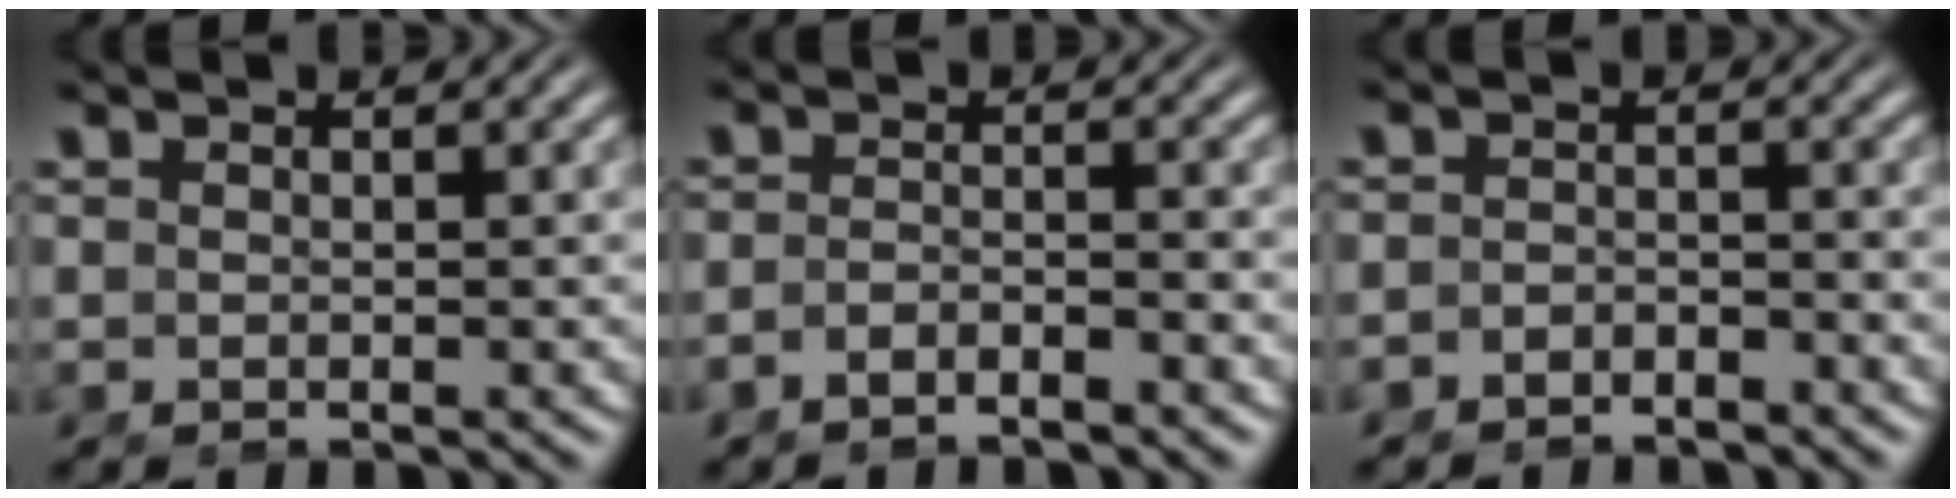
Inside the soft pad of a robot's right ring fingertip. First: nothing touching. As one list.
[{"total": 2.7, "force": [-2.5, 0.4, 0.9], "torque": [-0.016, -0.006, -0.042]}, {"total": 2.9, "force": [-2.8, 0.7, -0.1], "torque": [0.000, -0.012, -0.044]}]